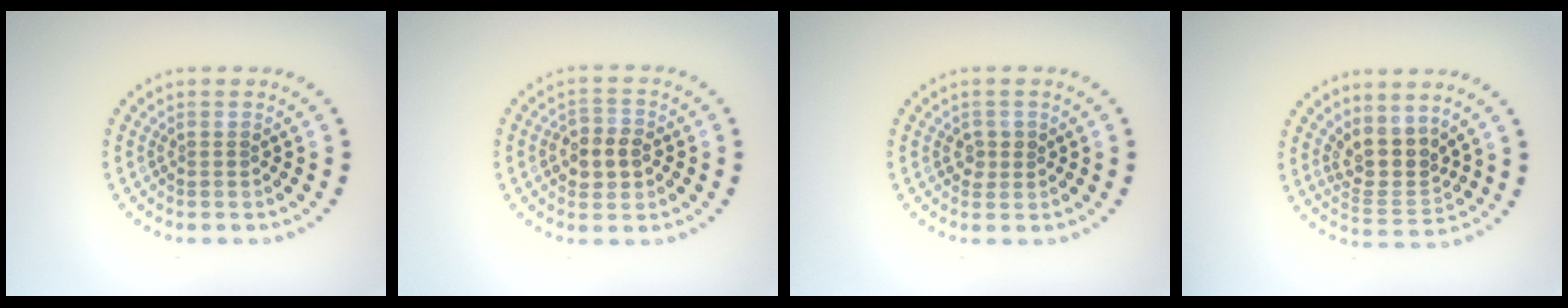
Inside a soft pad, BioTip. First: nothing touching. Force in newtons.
{"total": 3.1, "press": 3.1, "slide": 0.7}
{"total": 1.4, "press": 1.3, "slide": 0.4}
{"total": 3.7, "press": 2.9, "slide": 2.3}